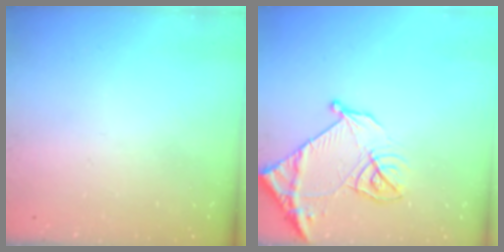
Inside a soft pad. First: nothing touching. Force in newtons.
{"total": 14.4, "press": 14.3, "slide": 1.6}